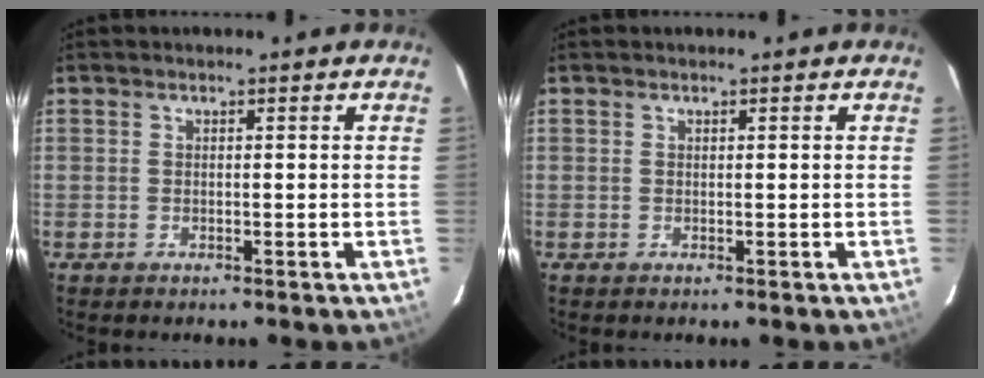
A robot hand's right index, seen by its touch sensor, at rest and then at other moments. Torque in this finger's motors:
{"motor_torque": [0.11, 0.04, 0.03, 0.01]}